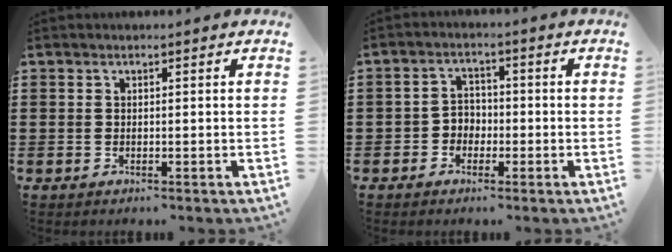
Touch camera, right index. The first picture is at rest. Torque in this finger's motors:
{"motor_torque": [0.65, -0.39, 0.28, 0.05]}